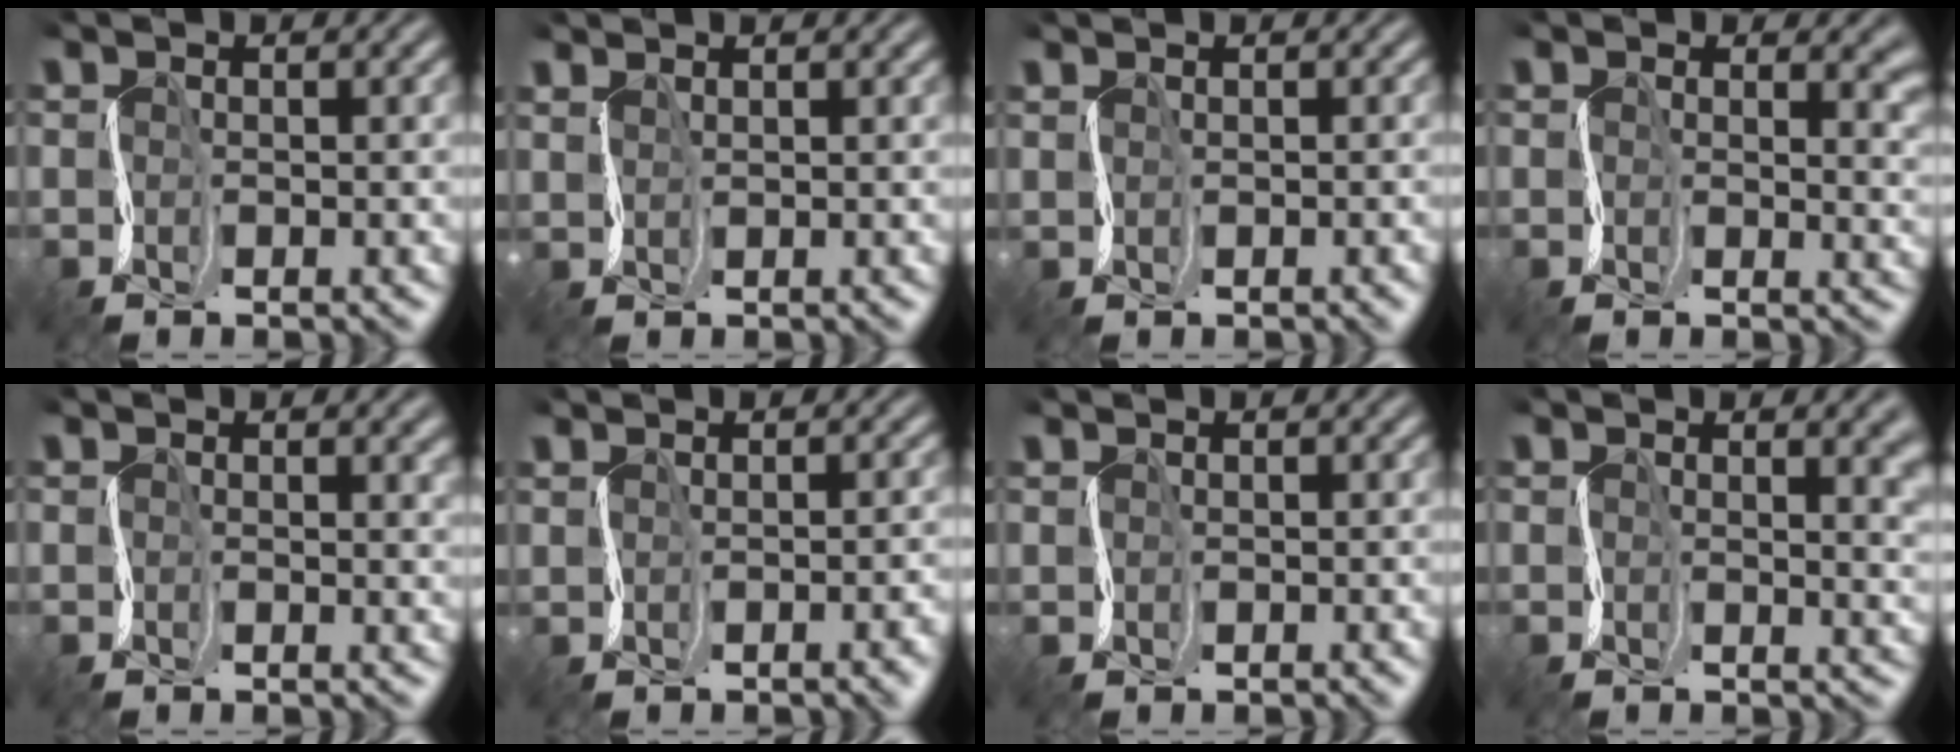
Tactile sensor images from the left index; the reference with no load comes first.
{"total": 1.9, "force": [1.9, 0.2, -0.2], "torque": [0.003, 0.003, 0.037]}
{"total": 0.8, "force": [0.6, 0.0, -0.5], "torque": [0.012, 0.000, 0.014]}
{"total": 5.2, "force": [1.2, 3.5, 3.6], "torque": [-0.024, -0.002, 0.012]}
{"total": 1.8, "force": [0.7, 0.9, 1.3], "torque": [-0.004, 0.004, 0.008]}
{"total": 2.1, "force": [-0.4, 1.3, 1.6], "torque": [-0.001, 0.010, 0.006]}
{"total": 0.8, "force": [0.3, 0.0, -0.7], "torque": [0.013, -0.001, 0.009]}
{"total": 5.8, "force": [1.5, 3.1, 4.6], "torque": [-0.030, 0.002, 0.020]}